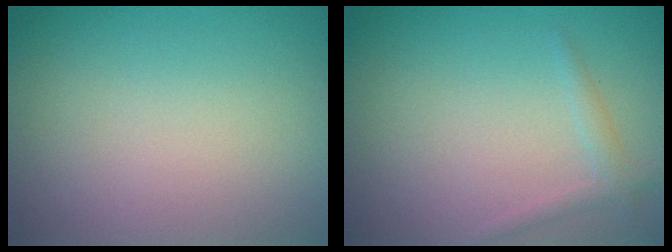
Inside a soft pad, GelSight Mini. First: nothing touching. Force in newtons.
{"total": 1.2, "press": 1.2, "slide": 0.1}